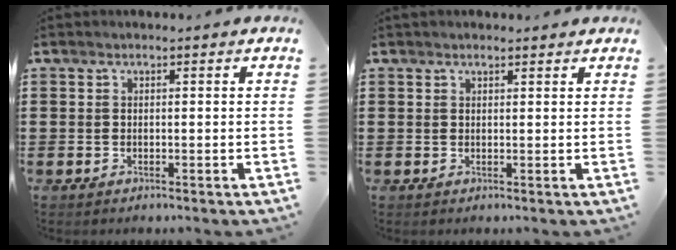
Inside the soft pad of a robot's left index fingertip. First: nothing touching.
{"total": 1.0, "force": [0.9, 0.2, 0.3], "torque": [-0.008, 0.001, 0.018]}